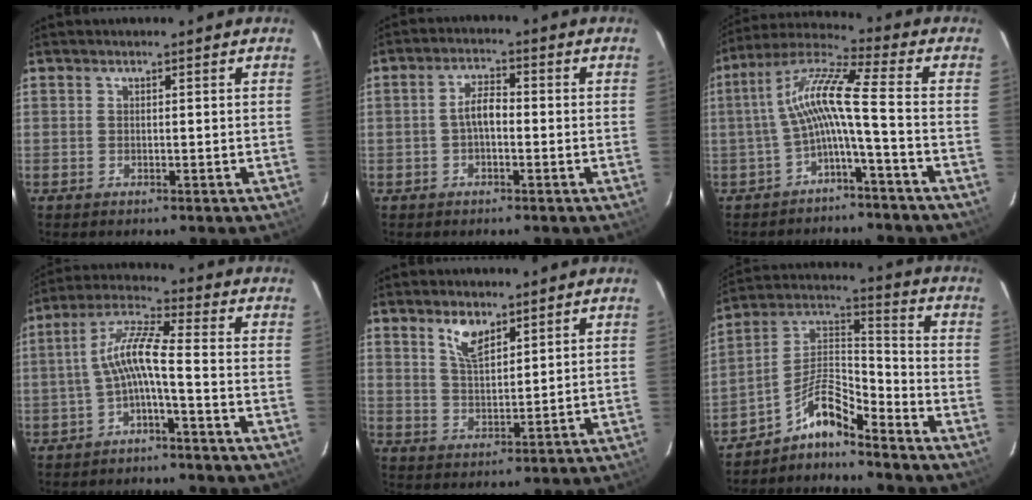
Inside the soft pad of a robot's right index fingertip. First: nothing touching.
{"total": 3.7, "force": [-0.8, 1.6, 3.2], "torque": [-0.063, 0.012, -0.015]}
{"total": 9.9, "force": [-2.6, -0.4, 9.5], "torque": [-0.203, 0.019, -0.052]}
{"total": 8.7, "force": [-2.4, 0.1, 8.4], "torque": [-0.188, 0.020, -0.047]}
{"total": 5.6, "force": [3.7, 2.2, 3.5], "torque": [-0.065, 0.002, 0.071]}
{"total": 8.5, "force": [-6.9, 1.6, 4.7], "torque": [-0.105, 0.034, -0.139]}